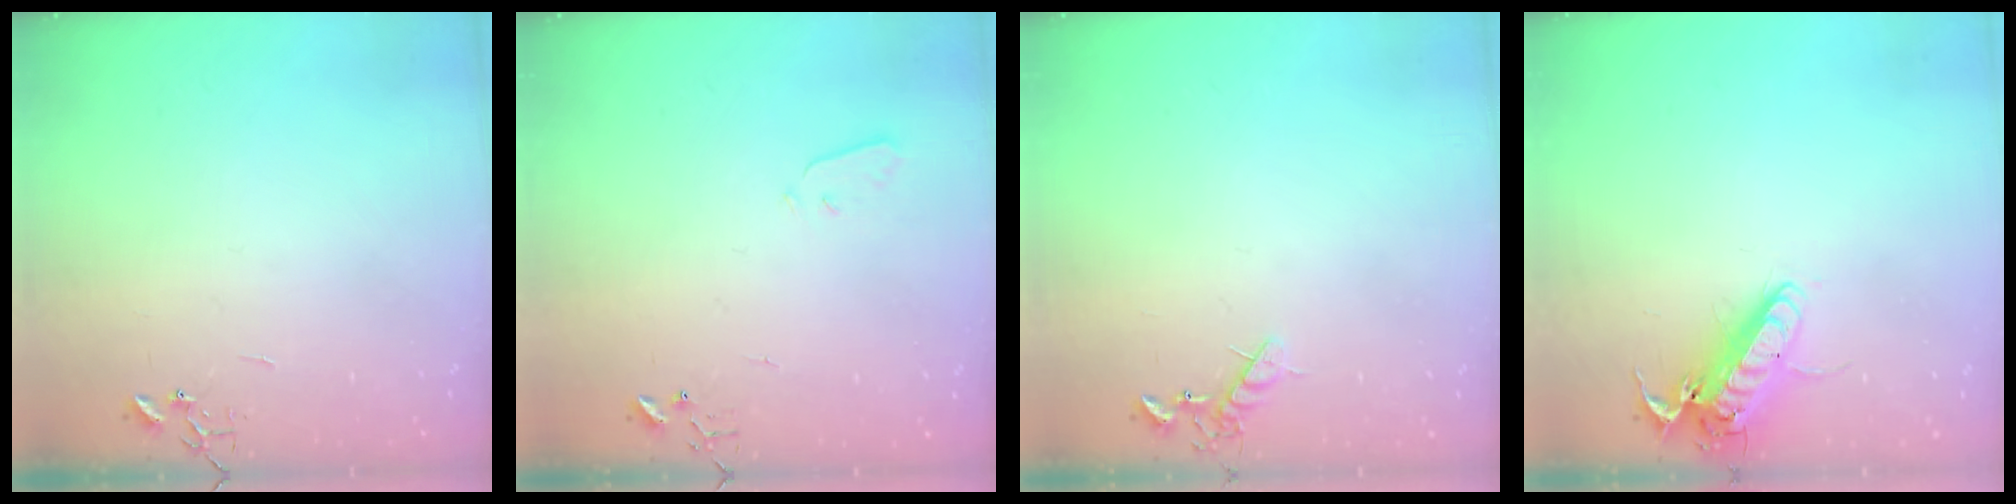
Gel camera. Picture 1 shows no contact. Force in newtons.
{"total": 3.2, "press": 3.2, "slide": 0.1}
{"total": 6.3, "press": 6.2, "slide": 0.9}
{"total": 13.8, "press": 13.7, "slide": 2.0}